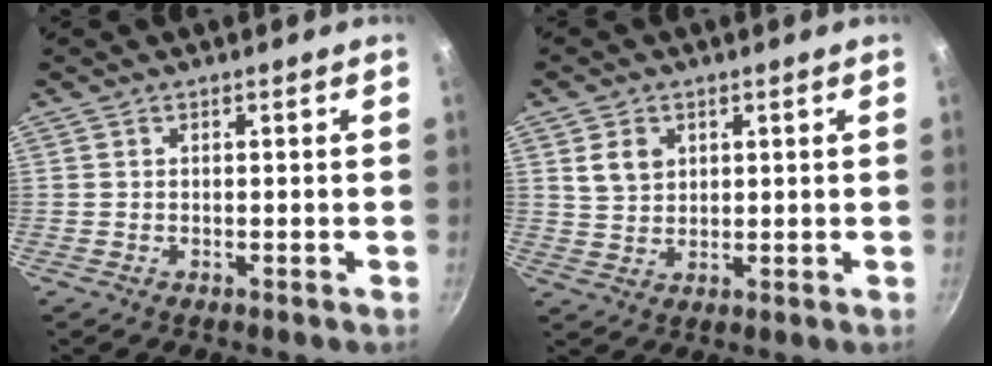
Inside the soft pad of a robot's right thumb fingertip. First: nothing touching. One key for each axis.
{"total": 4.8, "fx": 2.0, "fy": 3.6, "fz": 2.4, "tx": -0.030, "ty": -0.011, "tz": 0.042}